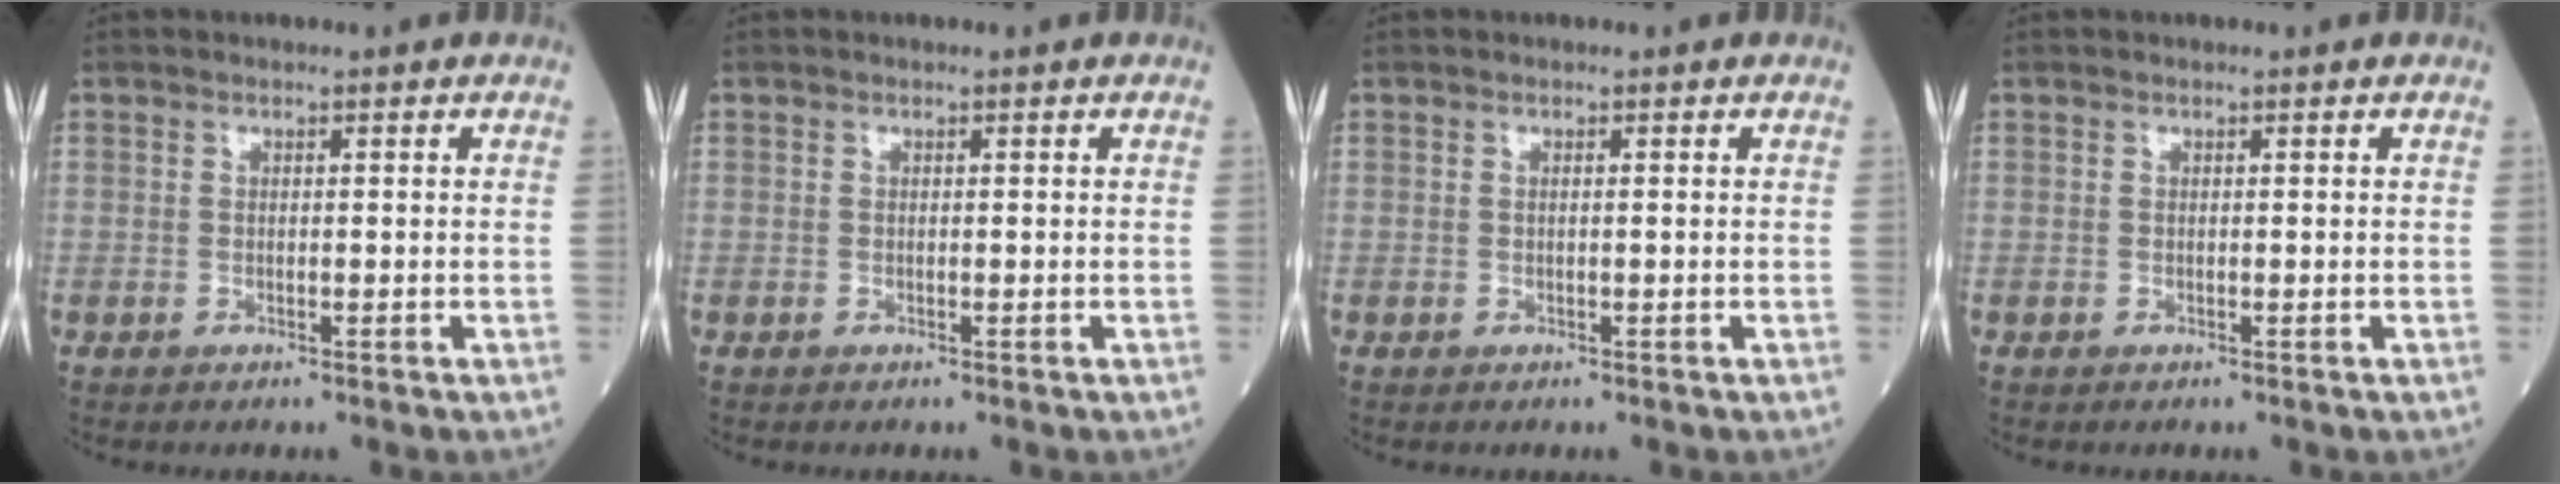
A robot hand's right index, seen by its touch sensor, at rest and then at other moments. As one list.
[{"total": 0.0}, {"total": 0.0}, {"total": 0.0}]